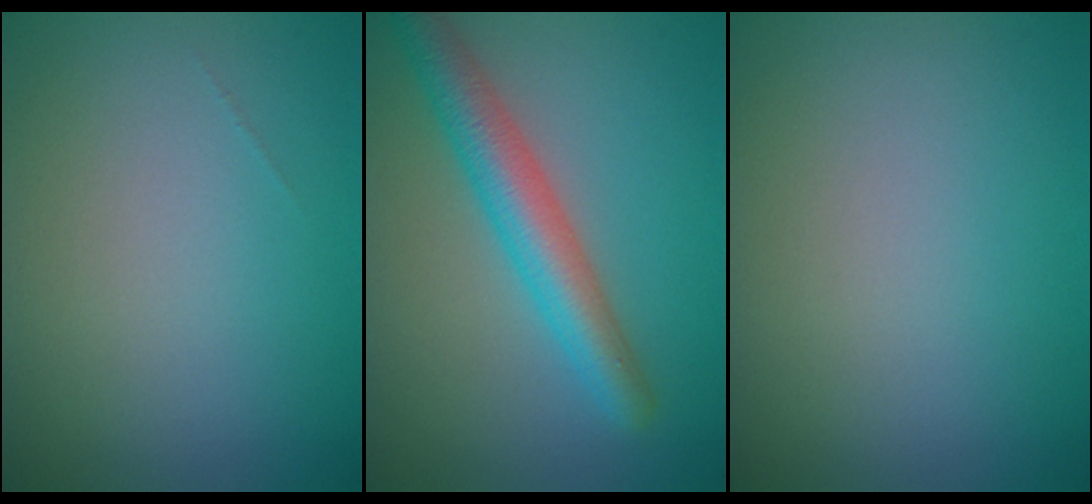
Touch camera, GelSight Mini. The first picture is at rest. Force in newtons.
{"total": 4.9, "press": 4.9, "slide": 0.2}
{"total": 0.0}